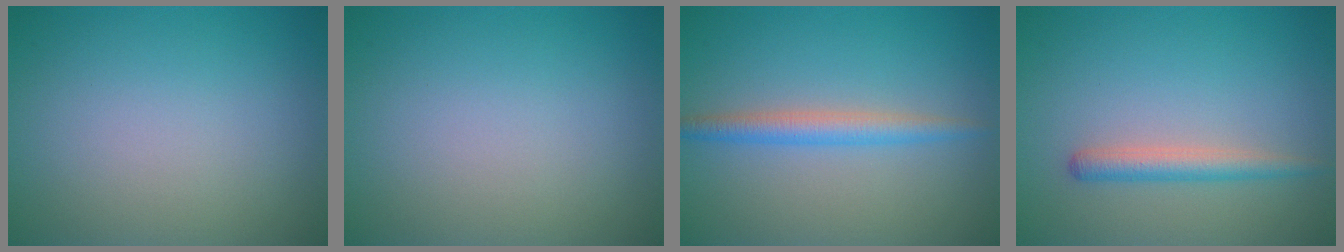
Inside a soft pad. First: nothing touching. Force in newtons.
{"total": 0.0}
{"total": 2.5, "press": 2.5, "slide": 0.1}
{"total": 2.2, "press": 2.2, "slide": 0.1}